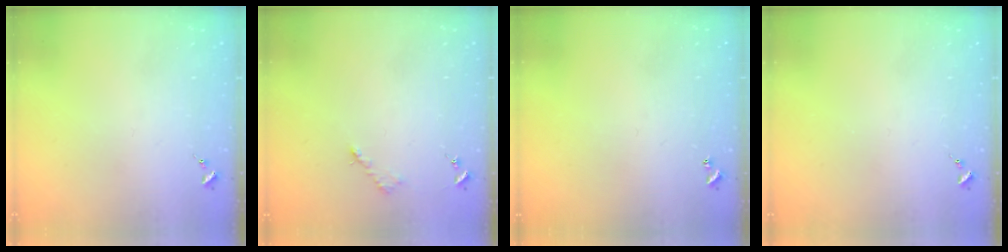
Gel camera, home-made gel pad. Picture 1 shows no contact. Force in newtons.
{"total": 2.6, "press": 2.6, "slide": 0.4}
{"total": 0.9, "press": 0.9, "slide": 0.2}
{"total": 0.0}